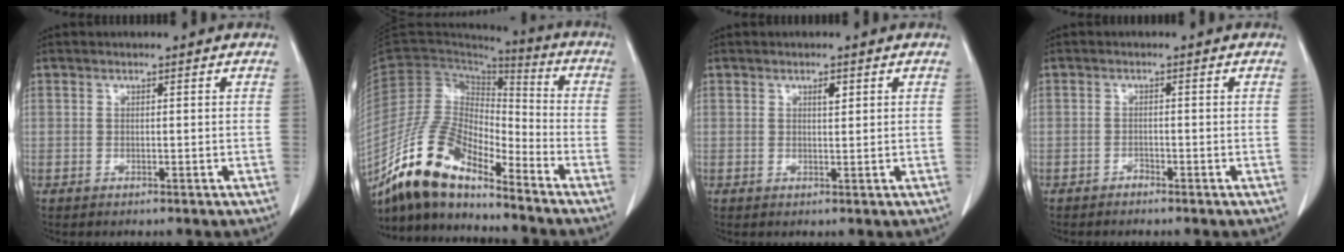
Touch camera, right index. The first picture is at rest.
{"total": 14.6, "force": [-11.9, 4.3, 7.3], "torque": [-0.146, 0.021, -0.227]}
{"total": 1.4, "force": [0.7, 0.4, 1.1], "torque": [-0.018, -0.001, 0.009]}
{"total": 0.8, "force": [-0.8, 0.2, 0.1], "torque": [-0.003, 0.001, -0.016]}